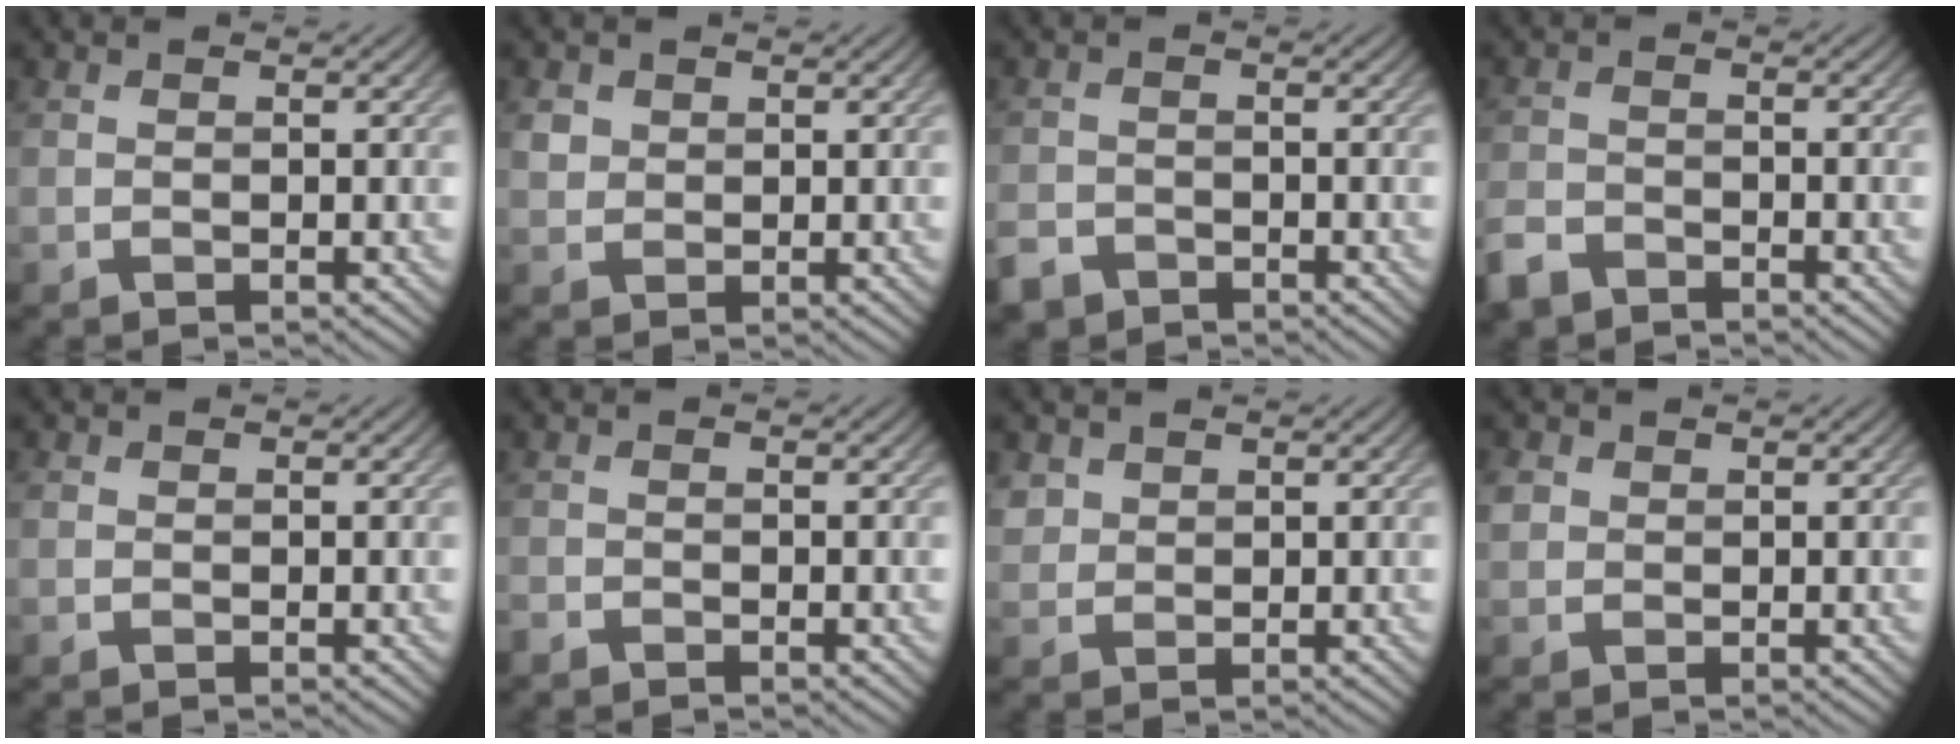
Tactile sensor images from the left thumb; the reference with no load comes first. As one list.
[{"total": 1.7, "force": [0.8, 1.4, 0.4], "torque": [-0.012, -0.001, 0.015]}, {"total": 2.9, "force": [-2.4, 1.5, 0.8], "torque": [-0.018, -0.007, -0.052]}, {"total": 3.6, "force": [-3.1, 1.5, 1.2], "torque": [-0.025, -0.008, -0.070]}, {"total": 0.6, "force": [0.0, 0.6, 0.1], "torque": [0.001, -0.004, -0.002]}, {"total": 1.2, "force": [-1.1, 0.4, 0.3], "torque": [-0.008, -0.006, -0.027]}, {"total": 2.1, "force": [1.4, 1.6, 0.4], "torque": [-0.014, 0.001, 0.028]}, {"total": 1.9, "force": [0.6, 1.7, 0.6], "torque": [-0.019, 0.002, 0.009]}]